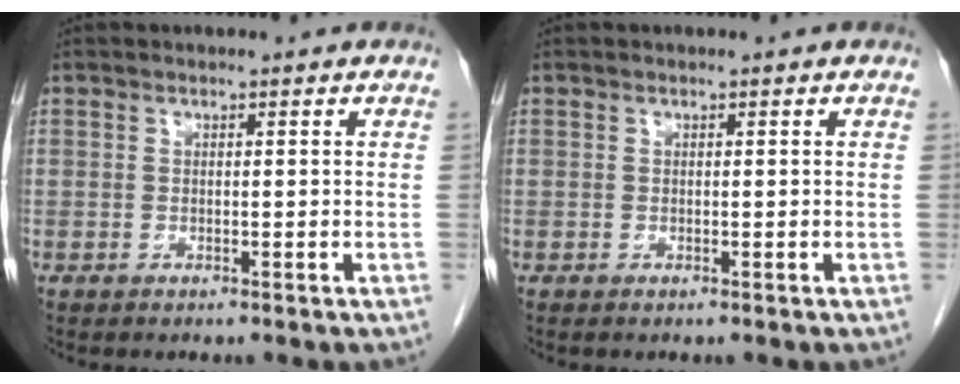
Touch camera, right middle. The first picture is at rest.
{"total": 0.0}